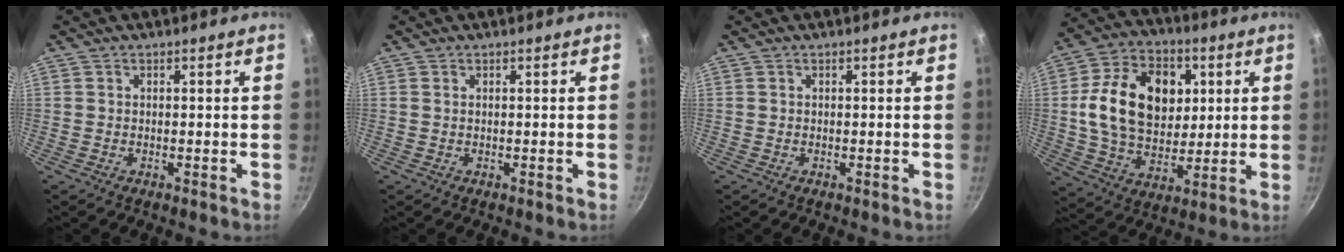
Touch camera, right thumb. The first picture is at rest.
{"total": 0.0}
{"total": 0.0}
{"total": 20.0, "force": [3.7, 14.3, 13.5], "torque": [-0.208, 0.003, 0.060]}